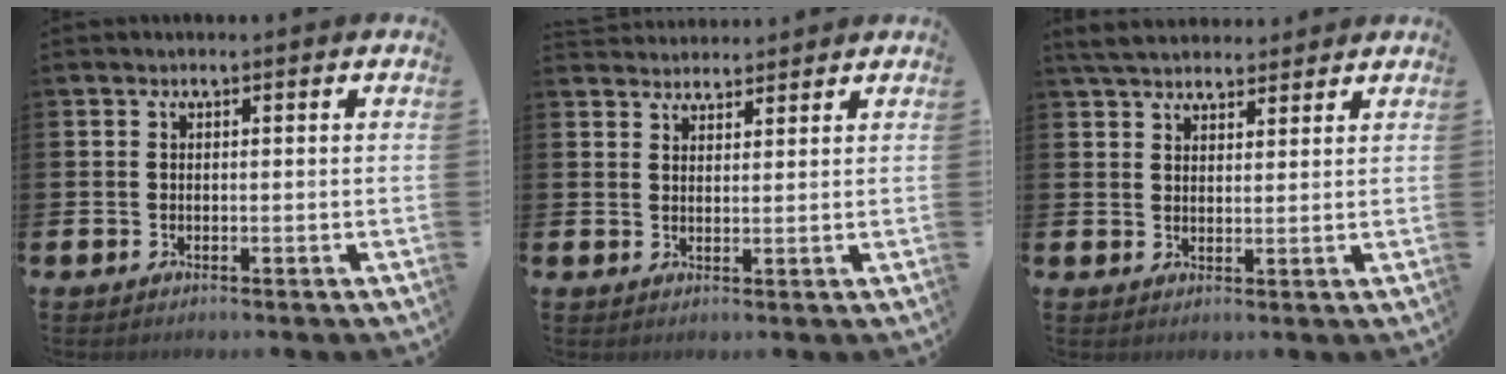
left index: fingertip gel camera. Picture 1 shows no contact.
{"total": 3.0, "force": [2.9, 0.5, -0.3], "torque": [0.001, -0.013, 0.054]}
{"total": 4.7, "force": [4.5, 1.3, 1.0], "torque": [-0.039, -0.012, 0.084]}